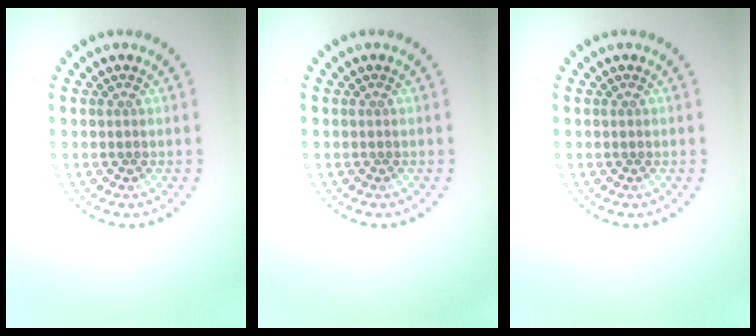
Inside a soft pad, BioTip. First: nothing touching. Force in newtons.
{"total": 0.0}
{"total": 0.0}